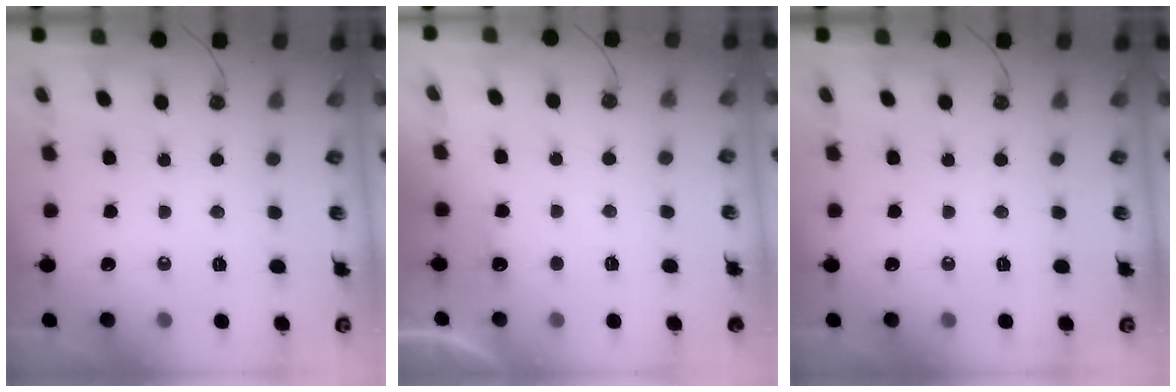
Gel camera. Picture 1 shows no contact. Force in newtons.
{"total": 1.9, "press": 1.8, "slide": 0.8}
{"total": 0.0}